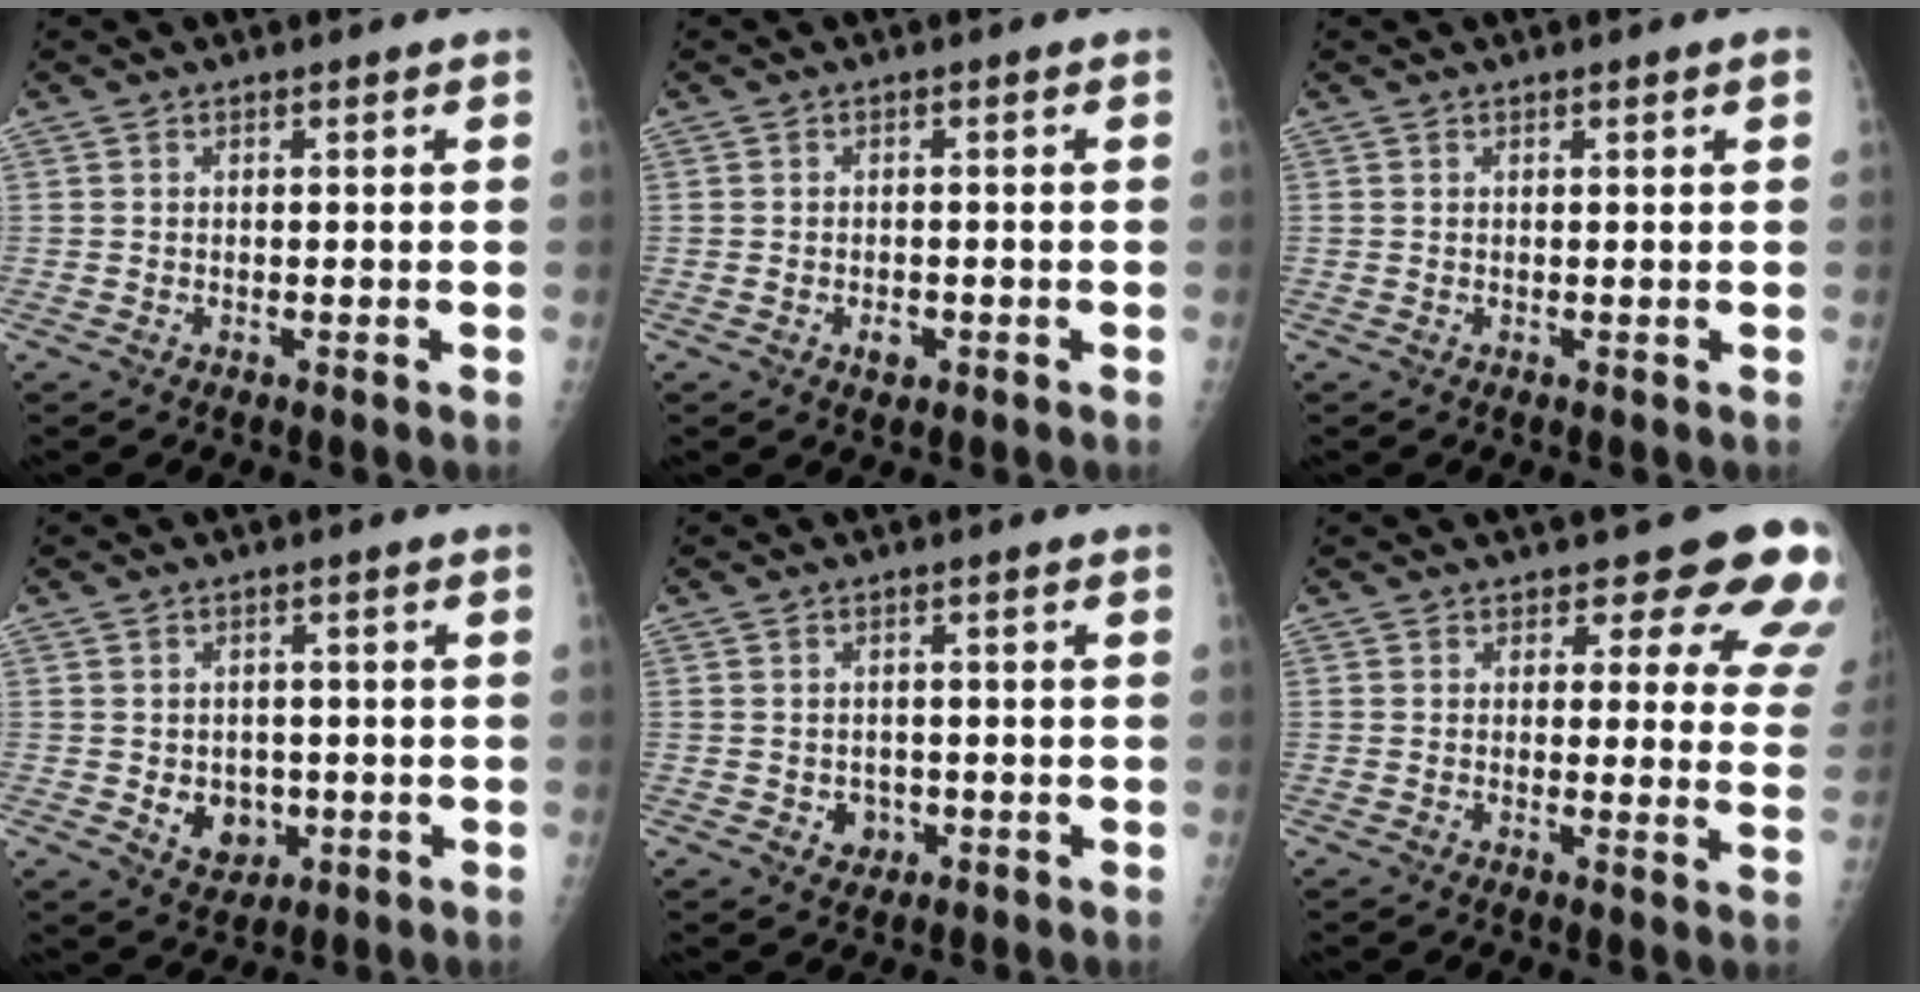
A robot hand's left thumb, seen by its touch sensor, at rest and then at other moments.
{"total": 2.0, "force": [-0.8, 1.4, 1.2], "torque": [-0.013, 0.003, -0.009]}
{"total": 1.0, "force": [0.5, 0.1, 0.9], "torque": [-0.016, 0.000, 0.006]}
{"total": 5.9, "force": [-1.0, 4.8, 3.3], "torque": [-0.020, 0.001, -0.002]}
{"total": 2.9, "force": [-0.8, 2.5, 1.1], "torque": [-0.002, 0.004, -0.004]}
{"total": 12.5, "force": [9.7, 5.2, 5.9], "torque": [-0.009, -0.056, 0.081]}